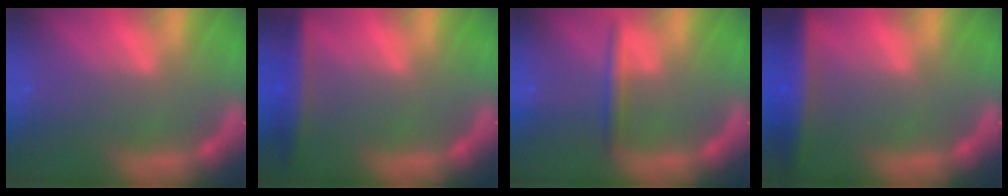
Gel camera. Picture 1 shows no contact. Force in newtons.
{"total": 4.0}
{"total": 1.9}
{"total": 5.5}